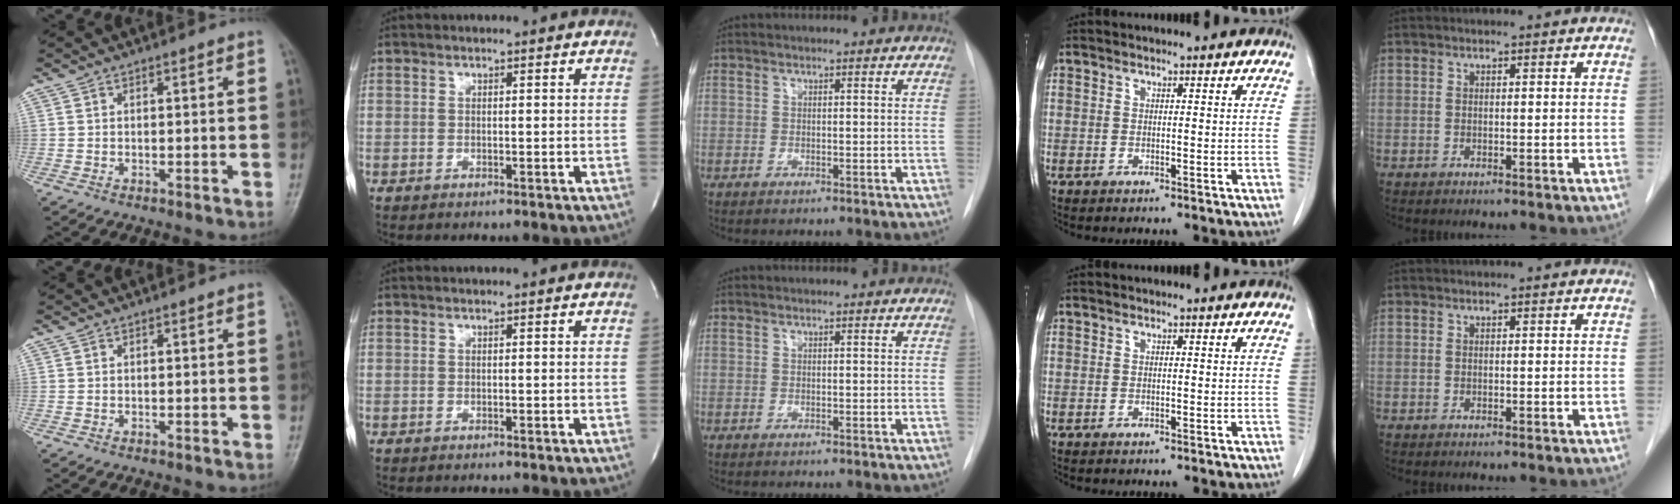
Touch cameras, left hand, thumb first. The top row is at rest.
{}